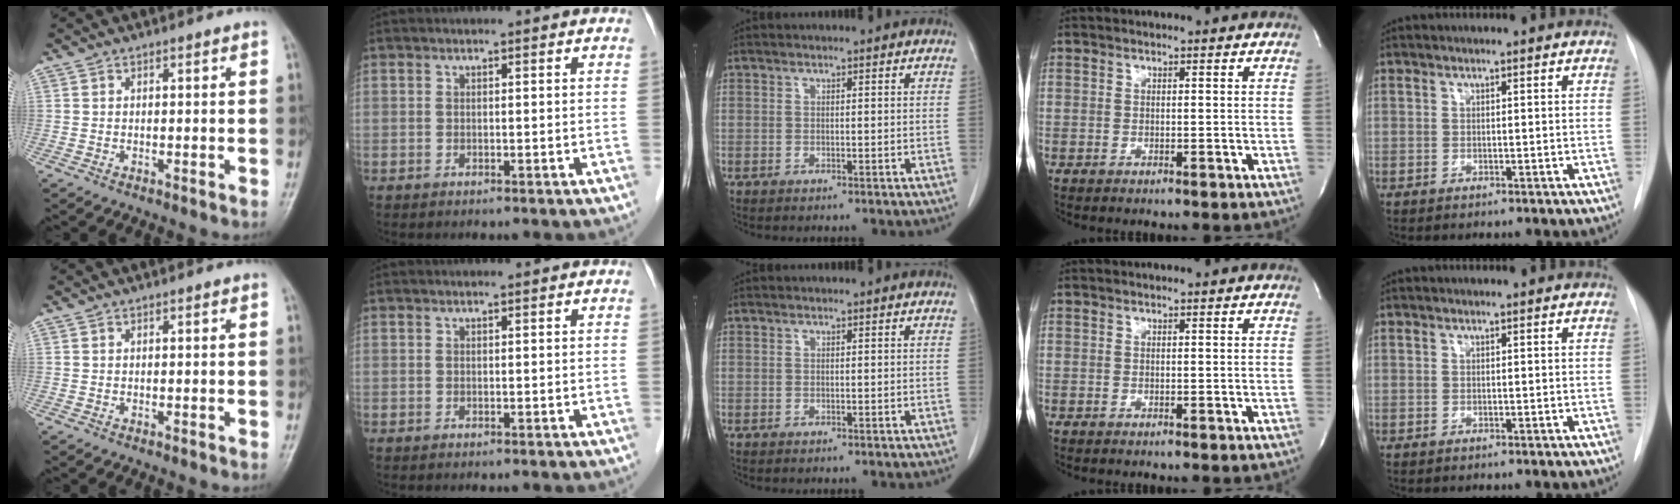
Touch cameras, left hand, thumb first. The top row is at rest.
{}